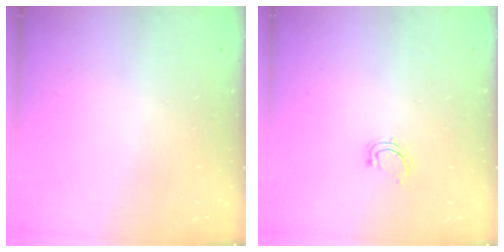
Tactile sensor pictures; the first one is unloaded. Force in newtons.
{"total": 3.7, "press": 3.5, "slide": 1.2}